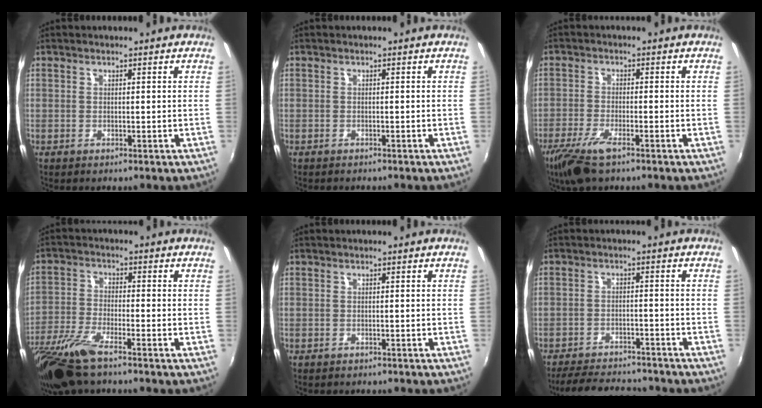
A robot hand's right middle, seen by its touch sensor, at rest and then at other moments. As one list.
[{"total": 1.0, "force": [-1.0, 0.2, 0.3], "torque": [-0.008, -0.004, -0.013]}, {"total": 7.4, "force": [-5.0, 1.8, 5.2], "torque": [-0.128, -0.022, -0.099]}, {"total": 12.1, "force": [-9.2, 2.2, 7.5], "torque": [-0.169, -0.038, -0.181]}, {"total": 1.6, "force": [-1.5, 0.4, 0.4], "torque": [-0.012, -0.008, -0.019]}, {"total": 14.1, "force": [-12.5, 3.9, 5.2], "torque": [-0.119, -0.001, -0.175]}]